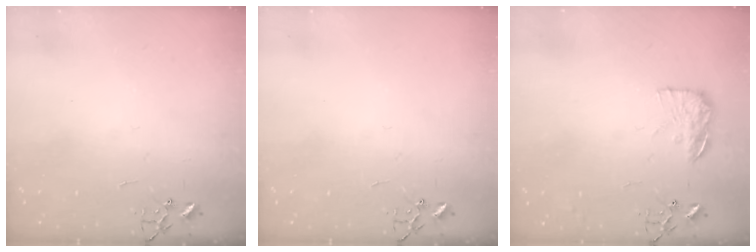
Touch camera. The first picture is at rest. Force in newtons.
{"total": 0.0}
{"total": 12.1, "press": 12.1, "slide": 0.5}